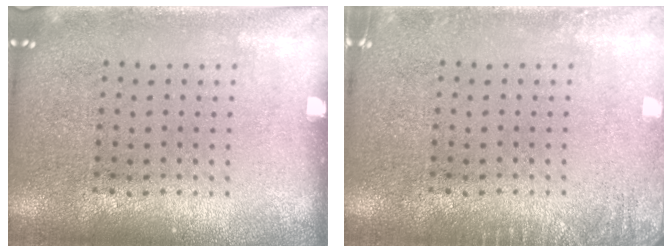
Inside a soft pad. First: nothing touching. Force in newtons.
{"total": 1.4, "press": 1.3, "slide": 0.2}